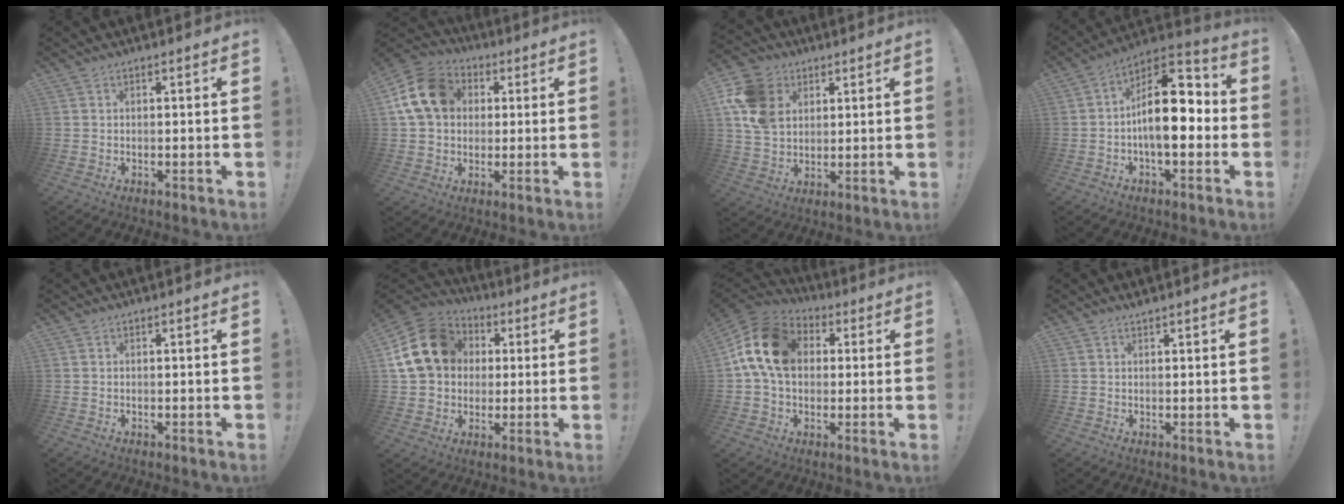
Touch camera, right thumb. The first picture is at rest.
{"total": 15.5, "force": [3.8, 12.1, 8.8], "torque": [-0.146, 0.005, 0.079]}
{"total": 14.6, "force": [4.9, 11.5, 7.5], "torque": [-0.145, -0.015, 0.100]}
{"total": 17.1, "force": [-0.8, 8.9, 14.6], "torque": [-0.219, 0.010, -0.012]}
{"total": 0.0}
{"total": 18.3, "force": [4.0, 14.8, 10.0], "torque": [-0.171, 0.002, 0.087]}
{"total": 16.8, "force": [3.1, 12.3, 11.1], "torque": [-0.193, 0.012, 0.062]}
{"total": 0.8, "force": [0.7, -0.2, 0.2], "torque": [-0.002, -0.002, 0.013]}